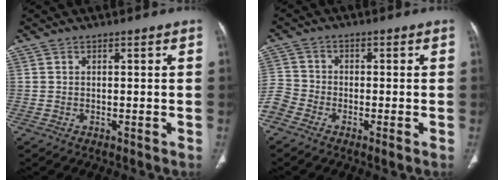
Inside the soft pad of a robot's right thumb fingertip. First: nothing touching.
{"total": 5.6, "force": [-3.7, 3.0, 2.9], "torque": [-0.061, 0.011, -0.086]}